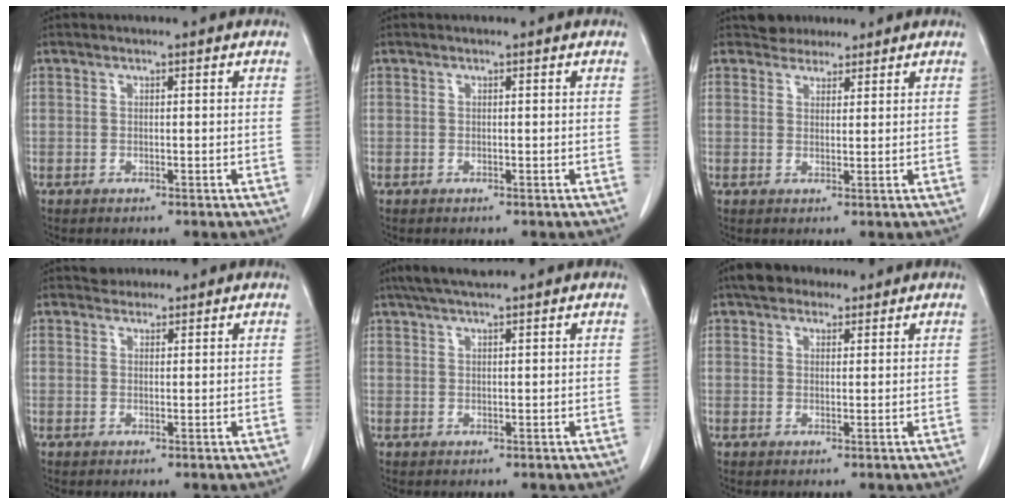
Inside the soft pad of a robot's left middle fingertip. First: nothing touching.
{"total": 0.0}
{"total": 2.8, "force": [2.4, 1.4, -0.2], "torque": [0.004, 0.011, 0.037]}
{"total": 1.6, "force": [1.4, 0.7, -0.2], "torque": [0.003, 0.008, 0.022]}
{"total": 4.6, "force": [3.8, 0.1, 2.7], "torque": [-0.048, 0.022, 0.069]}
{"total": 4.9, "force": [3.7, 2.6, 1.8], "torque": [-0.031, 0.024, 0.065]}